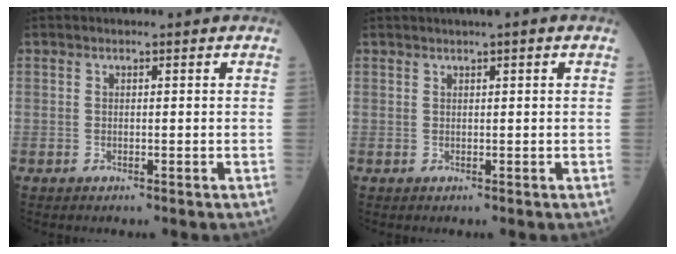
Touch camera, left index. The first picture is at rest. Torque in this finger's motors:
{"motor_torque": [0.13, -0.22, 0.03, 0.01]}